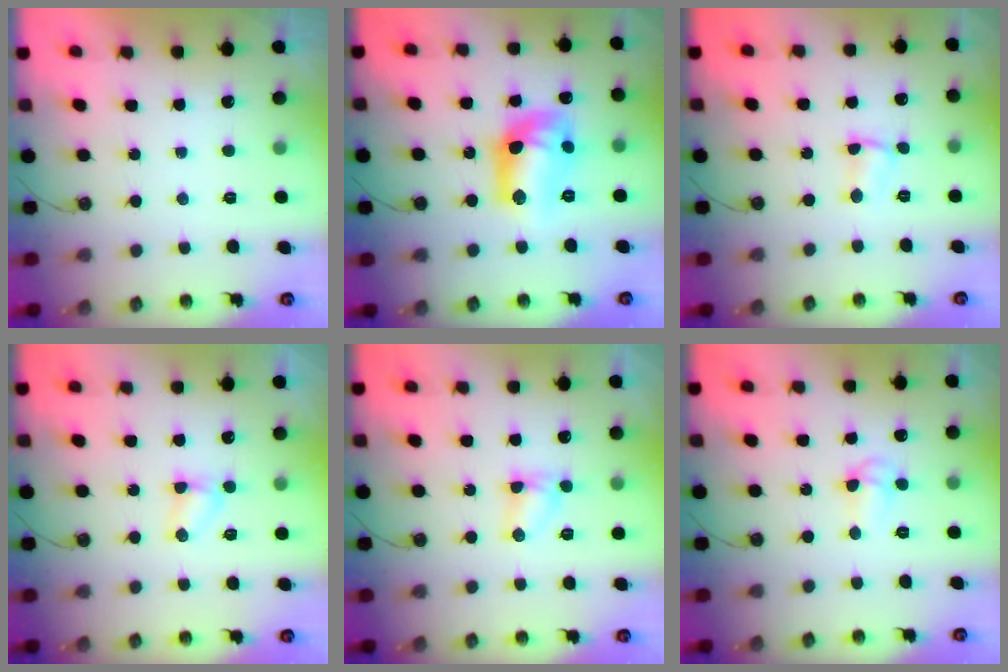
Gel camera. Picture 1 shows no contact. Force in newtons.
{"total": 16.1, "press": 15.6, "slide": 4.1}
{"total": 2.6, "press": 2.6, "slide": 0.4}
{"total": 3.2, "press": 3.1, "slide": 0.3}
{"total": 3.8, "press": 3.8, "slide": 0.3}
{"total": 5.0, "press": 4.9, "slide": 0.7}